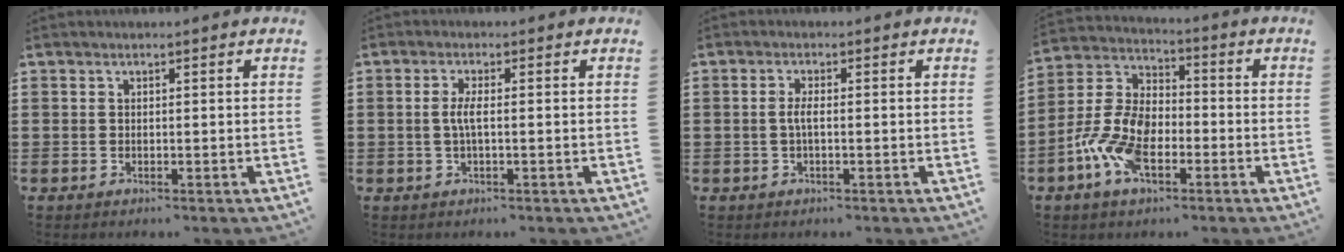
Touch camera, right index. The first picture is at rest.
{"total": 2.7, "force": [-0.3, 0.4, 2.6], "torque": [-0.057, -0.004, -0.009]}
{"total": 2.1, "force": [-0.3, 0.4, 2.0], "torque": [-0.046, -0.003, -0.009]}
{"total": 10.2, "force": [-4.1, 5.6, 7.5], "torque": [-0.197, -0.008, -0.083]}